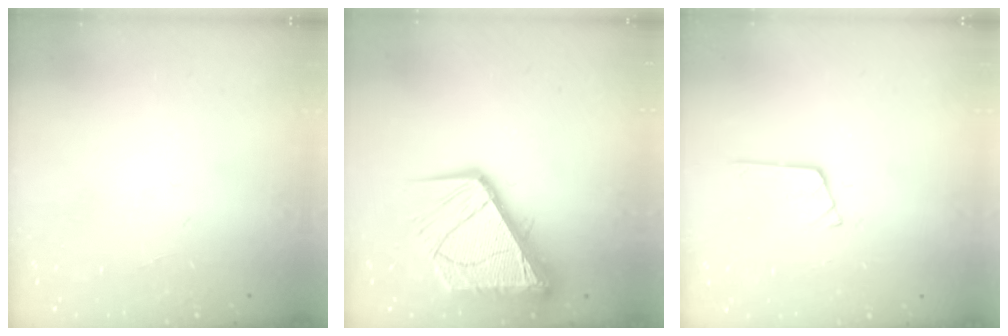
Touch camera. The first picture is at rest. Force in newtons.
{"total": 20.5, "press": 20.4, "slide": 2.4}
{"total": 3.0, "press": 2.9, "slide": 0.4}